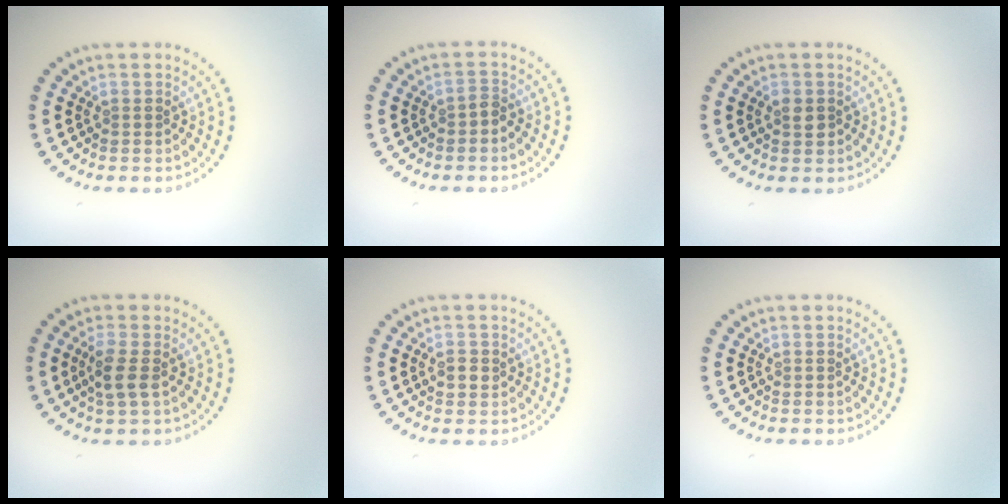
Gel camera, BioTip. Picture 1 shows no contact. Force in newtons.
{"total": 1.0, "press": 0.8, "slide": 0.6}
{"total": 1.3, "press": 1.3, "slide": 0.1}
{"total": 2.4, "press": 2.1, "slide": 1.0}
{"total": 1.5, "press": 1.4, "slide": 0.2}
{"total": 0.0}